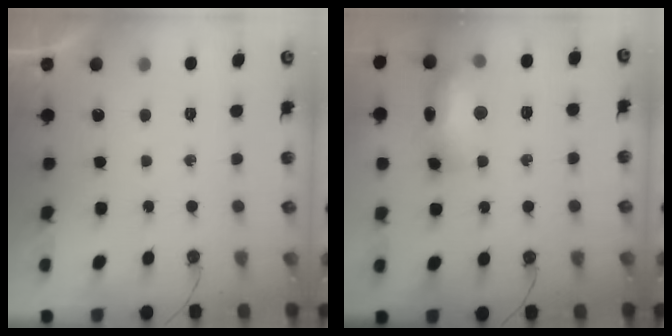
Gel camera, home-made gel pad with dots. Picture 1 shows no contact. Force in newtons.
{"total": 15.0, "press": 14.9, "slide": 1.3}